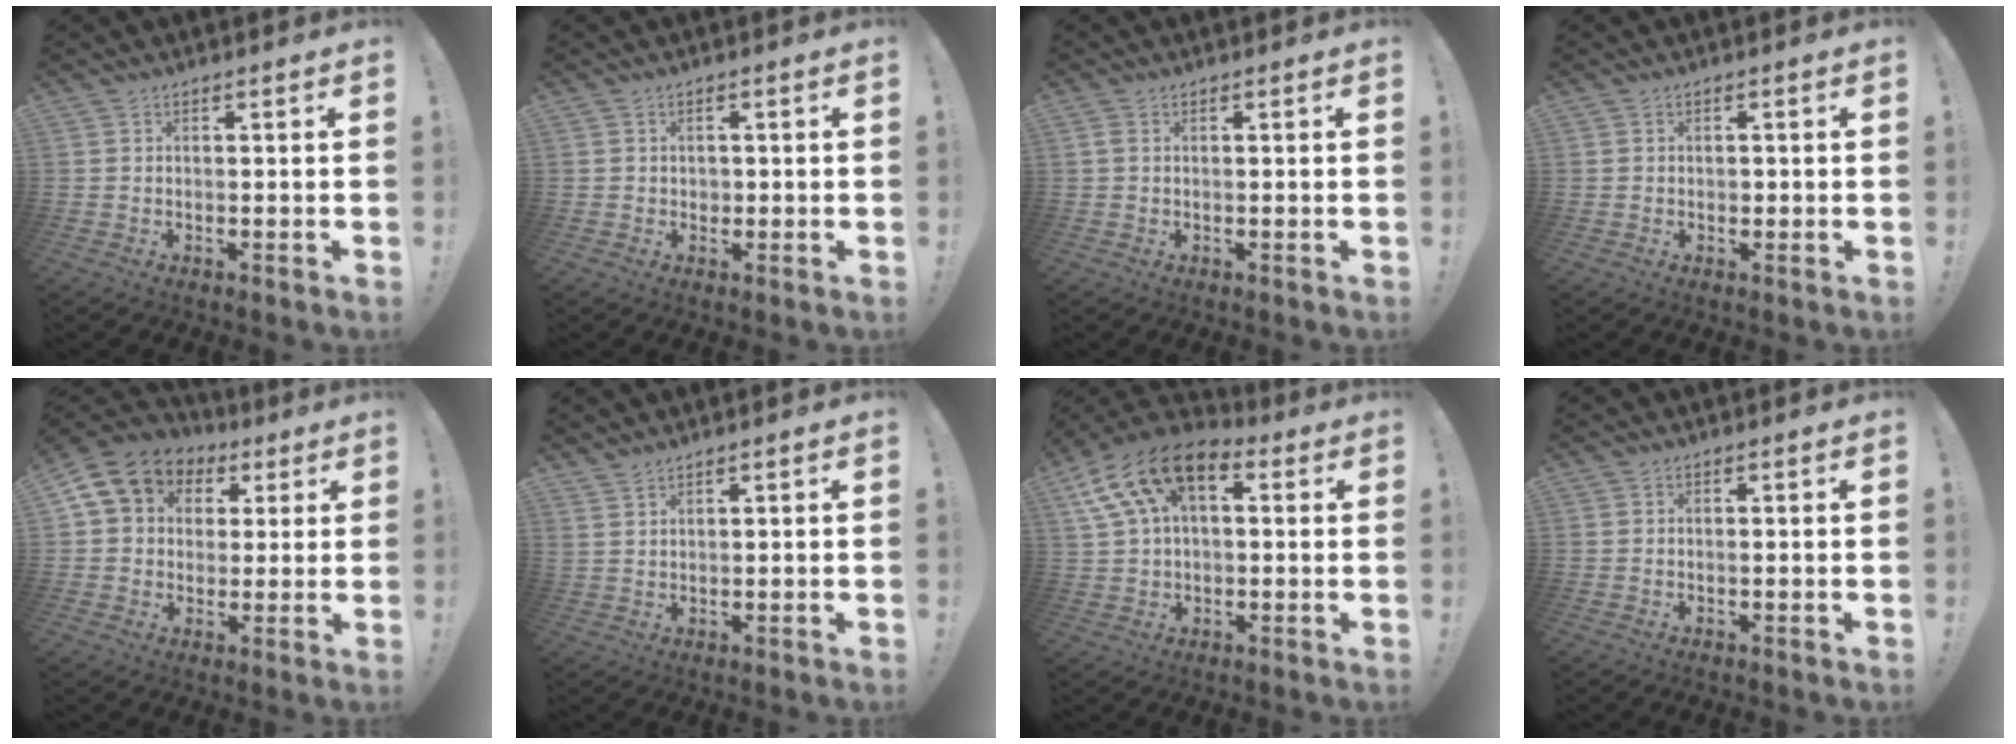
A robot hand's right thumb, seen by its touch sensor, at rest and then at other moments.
{"total": 1.5, "force": [0.3, 1.4, 0.2], "torque": [0.004, -0.001, 0.003]}
{"total": 1.2, "force": [0.3, 0.8, 0.9], "torque": [-0.021, 0.006, 0.007]}
{"total": 0.9, "force": [-0.1, 0.9, 0.2], "torque": [-0.003, 0.002, -0.002]}
{"total": 11.4, "force": [4.1, 9.3, 5.2], "torque": [-0.076, -0.013, 0.083]}
{"total": 2.1, "force": [1.9, 0.6, 0.8], "torque": [-0.010, -0.014, 0.035]}
{"total": 15.9, "force": [7.2, 9.2, 10.7], "torque": [-0.196, -0.030, 0.131]}
{"total": 0.0}